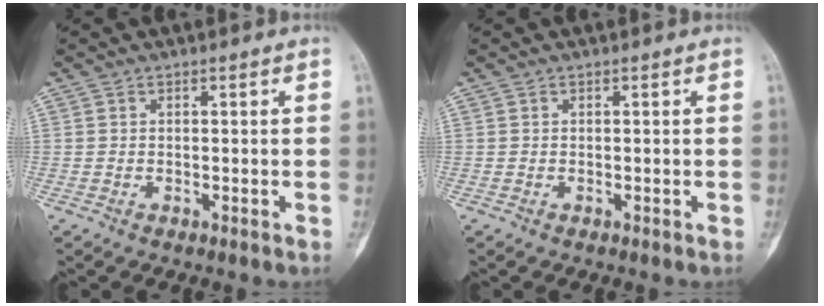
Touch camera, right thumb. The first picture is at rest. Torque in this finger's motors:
{"motor_torque": [0.14, -0.05, -0.03, -0.10, 0.02]}